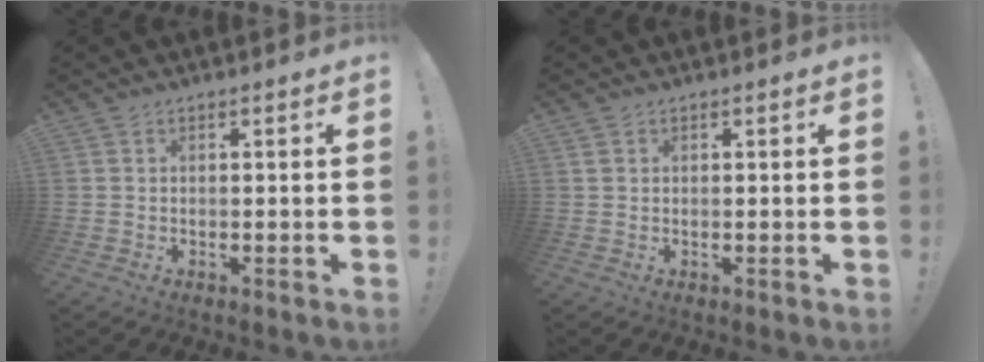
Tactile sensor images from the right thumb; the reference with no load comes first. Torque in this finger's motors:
{"motor_torque": [-0.06, 0.18, 0.03, -0.11, 0.00]}